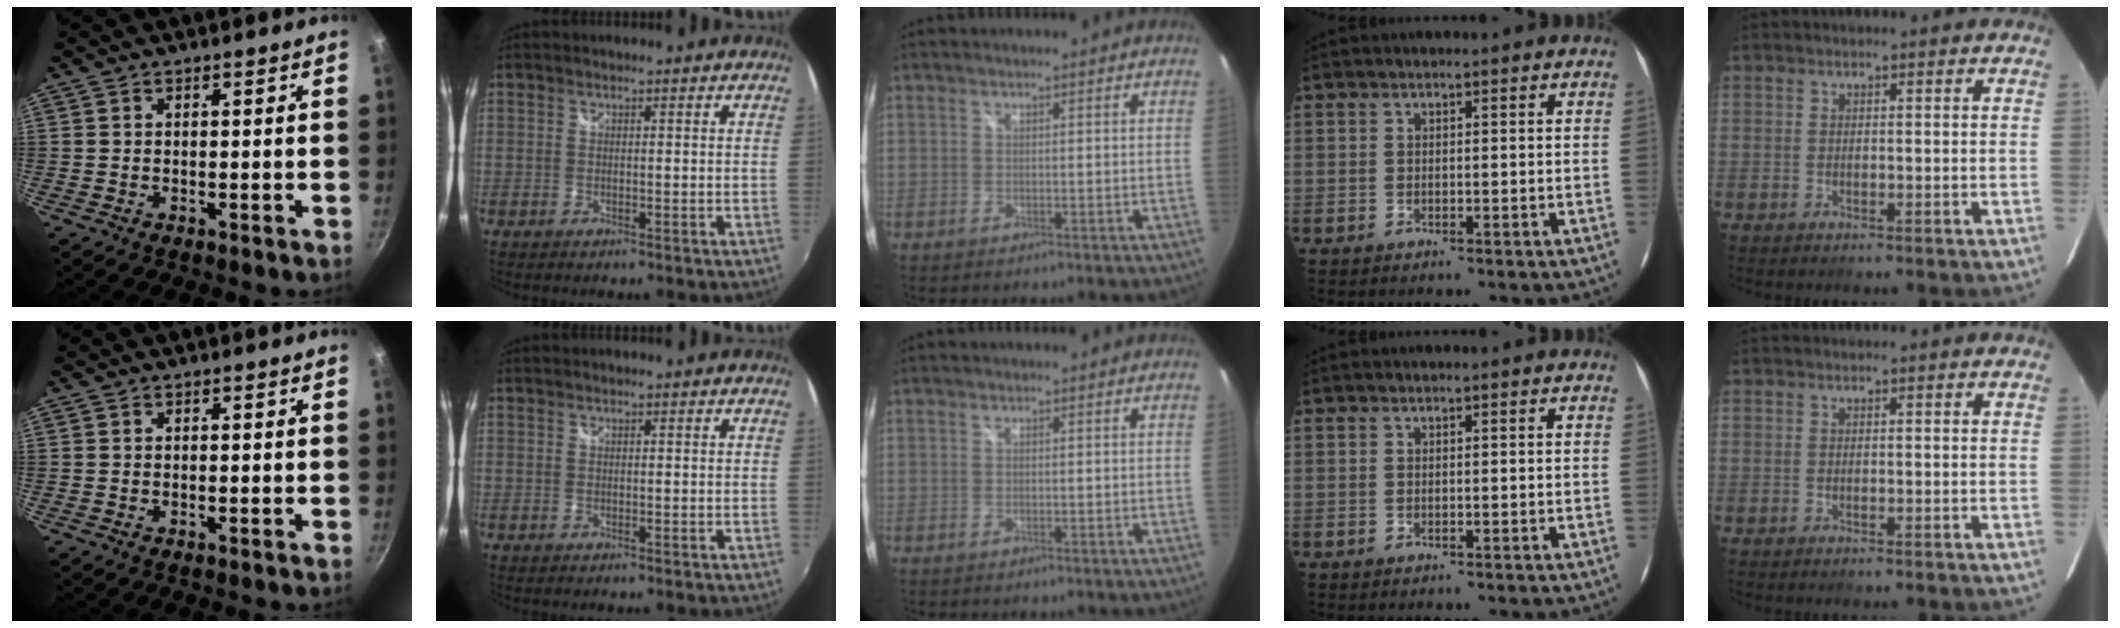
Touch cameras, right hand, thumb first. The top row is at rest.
{}